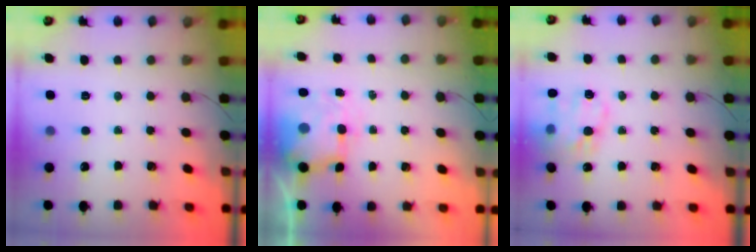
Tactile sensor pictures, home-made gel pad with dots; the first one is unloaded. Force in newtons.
{"total": 7.1, "press": 6.9, "slide": 1.4}
{"total": 17.1, "press": 16.9, "slide": 3.0}